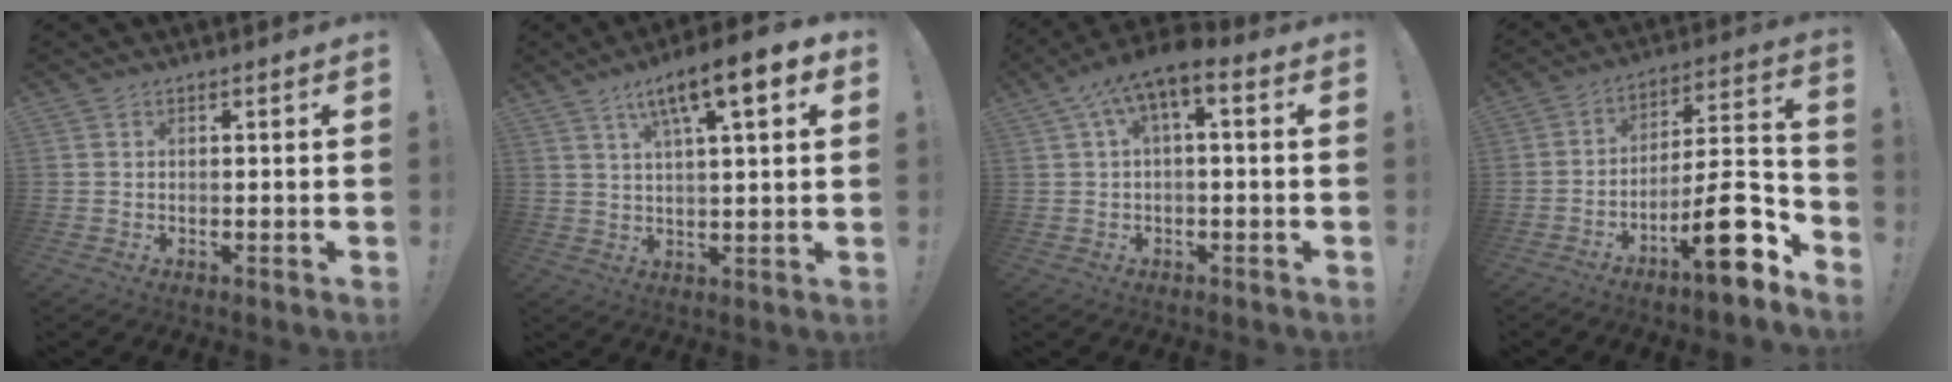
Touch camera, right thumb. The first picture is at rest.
{"total": 11.4, "force": [5.7, 2.3, 9.6], "torque": [-0.148, -0.025, 0.088]}
{"total": 7.1, "force": [1.8, 1.9, 6.6], "torque": [-0.108, -0.010, 0.036]}
{"total": 17.8, "force": [-9.7, 4.2, 14.3], "torque": [-0.206, 0.055, -0.156]}